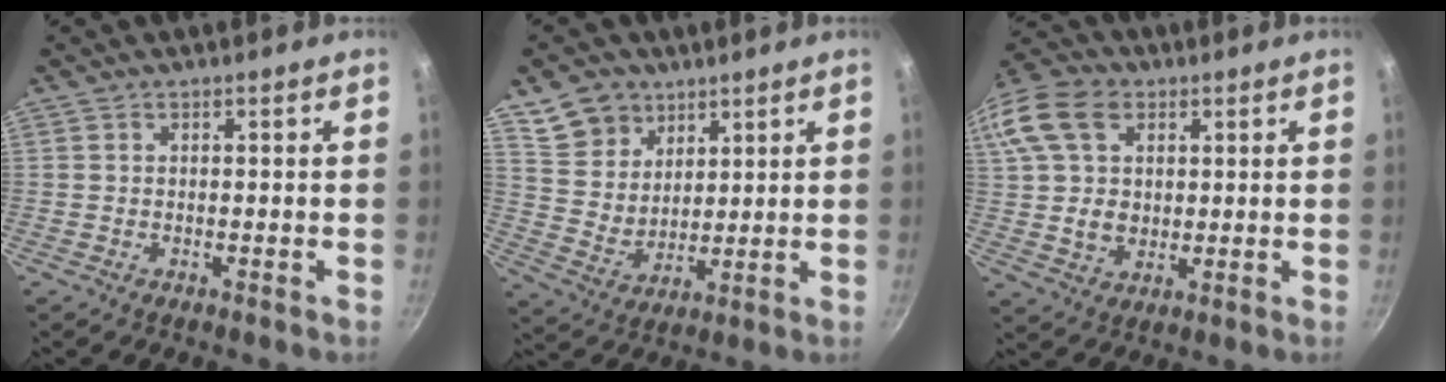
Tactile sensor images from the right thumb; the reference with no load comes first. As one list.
[{"total": 10.2, "force": [6.1, 7.5, 3.3], "torque": [-0.032, -0.025, 0.124]}, {"total": 19.7, "force": [6.4, 14.8, 11.4], "torque": [-0.243, 0.020, 0.113]}]